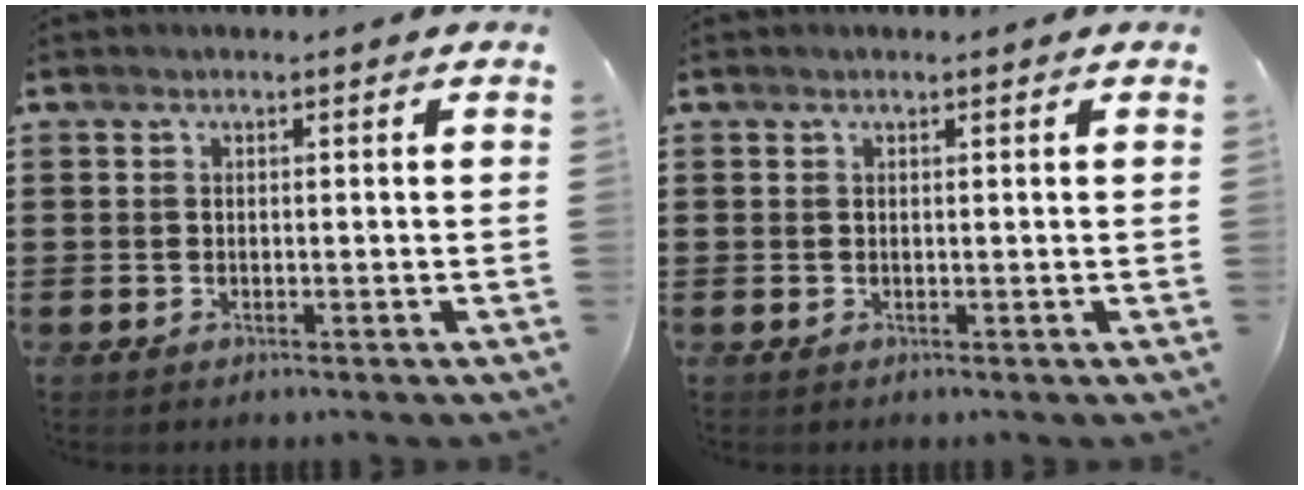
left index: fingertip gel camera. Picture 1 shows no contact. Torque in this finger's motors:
{"motor_torque": [0.16, 0.67, -0.29, -0.21]}